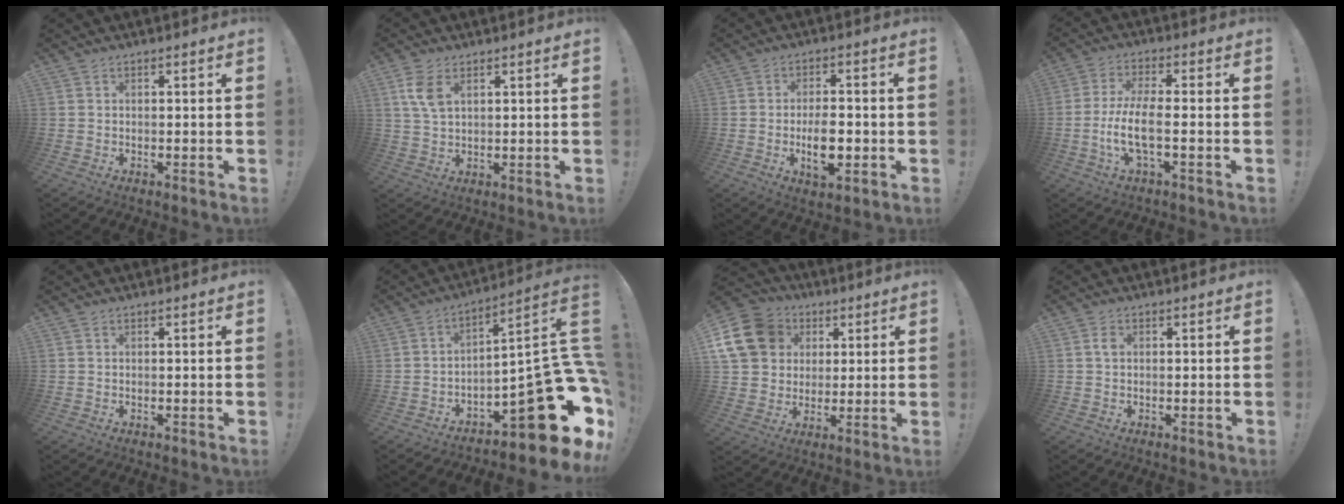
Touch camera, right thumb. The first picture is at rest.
{"total": 6.9, "force": [3.0, 3.5, 5.1], "torque": [-0.094, -0.006, 0.054]}
{"total": 9.5, "force": [-2.2, 4.4, 8.0], "torque": [-0.134, -0.001, -0.039]}
{"total": 9.7, "force": [-2.3, 2.6, 9.1], "torque": [-0.188, -0.006, -0.043]}
{"total": 0.0}
{"total": 21.8, "force": [-8.5, 7.2, 18.8], "torque": [-0.223, 0.020, -0.128]}
{"total": 17.4, "force": [5.4, 14.5, 8.0], "torque": [-0.138, -0.009, 0.117]}
{"total": 1.5, "force": [0.2, 1.0, 1.1], "torque": [-0.020, 0.003, 0.002]}